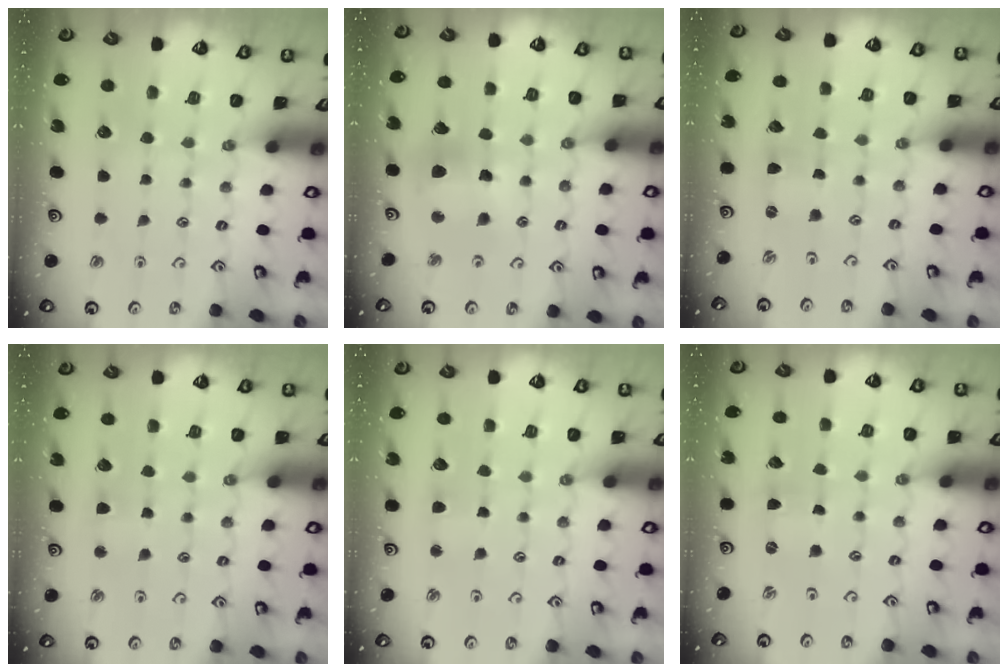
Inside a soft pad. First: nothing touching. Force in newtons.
{"total": 11.5, "press": 11.2, "slide": 2.5}
{"total": 0.0}
{"total": 2.4, "press": 2.4, "slide": 0.5}
{"total": 2.9, "press": 2.9, "slide": 0.4}
{"total": 0.0}